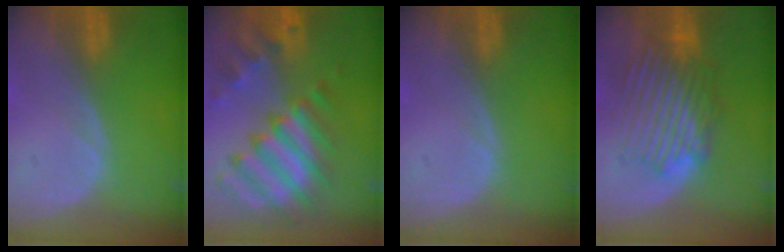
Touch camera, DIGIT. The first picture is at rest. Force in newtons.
{"total": 11.4, "press": 9.8, "slide": 5.8}
{"total": 0.0}
{"total": 8.6, "press": 8.2, "slide": 2.6}